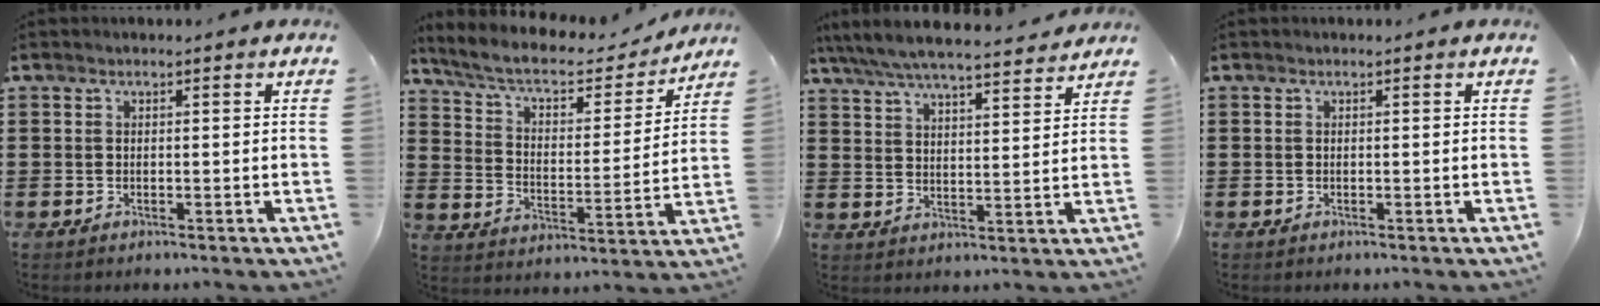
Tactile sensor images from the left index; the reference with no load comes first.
{"total": 6.0, "force": [4.8, 1.8, 3.1], "torque": [-0.082, -0.030, 0.077]}
{"total": 6.3, "force": [5.8, 0.4, 2.3], "torque": [-0.068, -0.032, 0.100]}
{"total": 0.0}